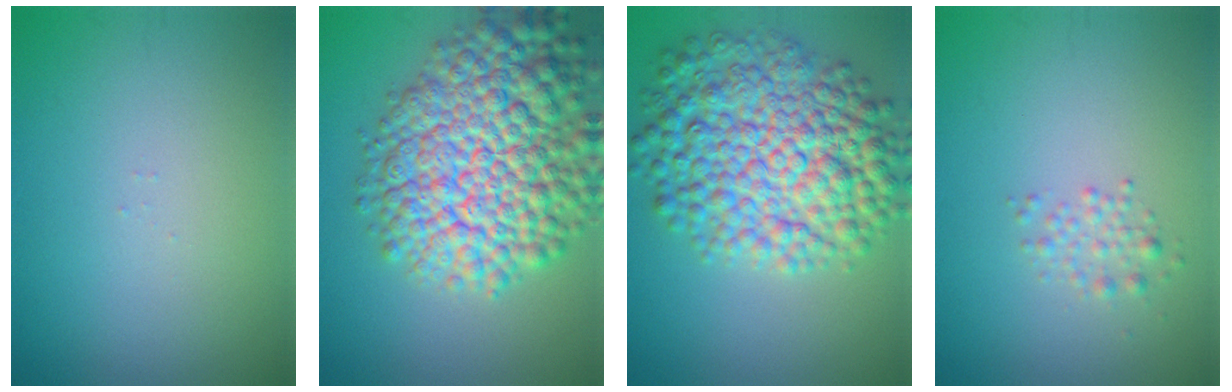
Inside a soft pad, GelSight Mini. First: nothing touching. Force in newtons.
{"total": 12.3, "press": 12.3, "slide": 0.5}
{"total": 10.6, "press": 10.6, "slide": 0.1}
{"total": 1.4, "press": 1.4, "slide": 0.0}